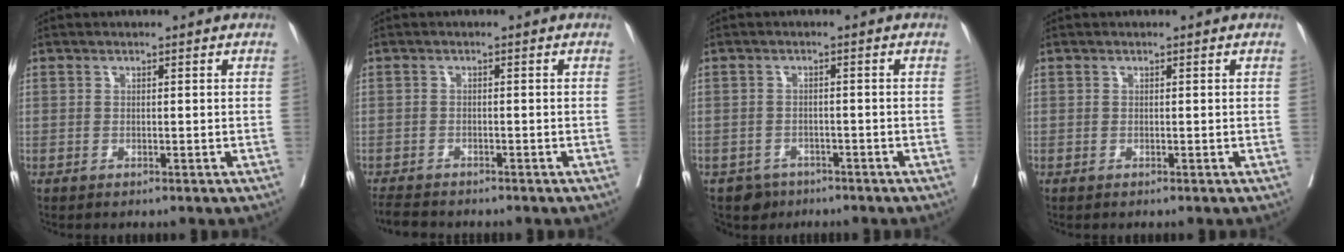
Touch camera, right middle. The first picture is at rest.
{"total": 4.4, "force": [-4.1, 0.9, 1.3], "torque": [-0.020, -0.013, -0.070]}
{"total": 3.8, "force": [-2.9, 2.5, -0.2], "torque": [0.007, 0.005, -0.046]}
{"total": 0.0}